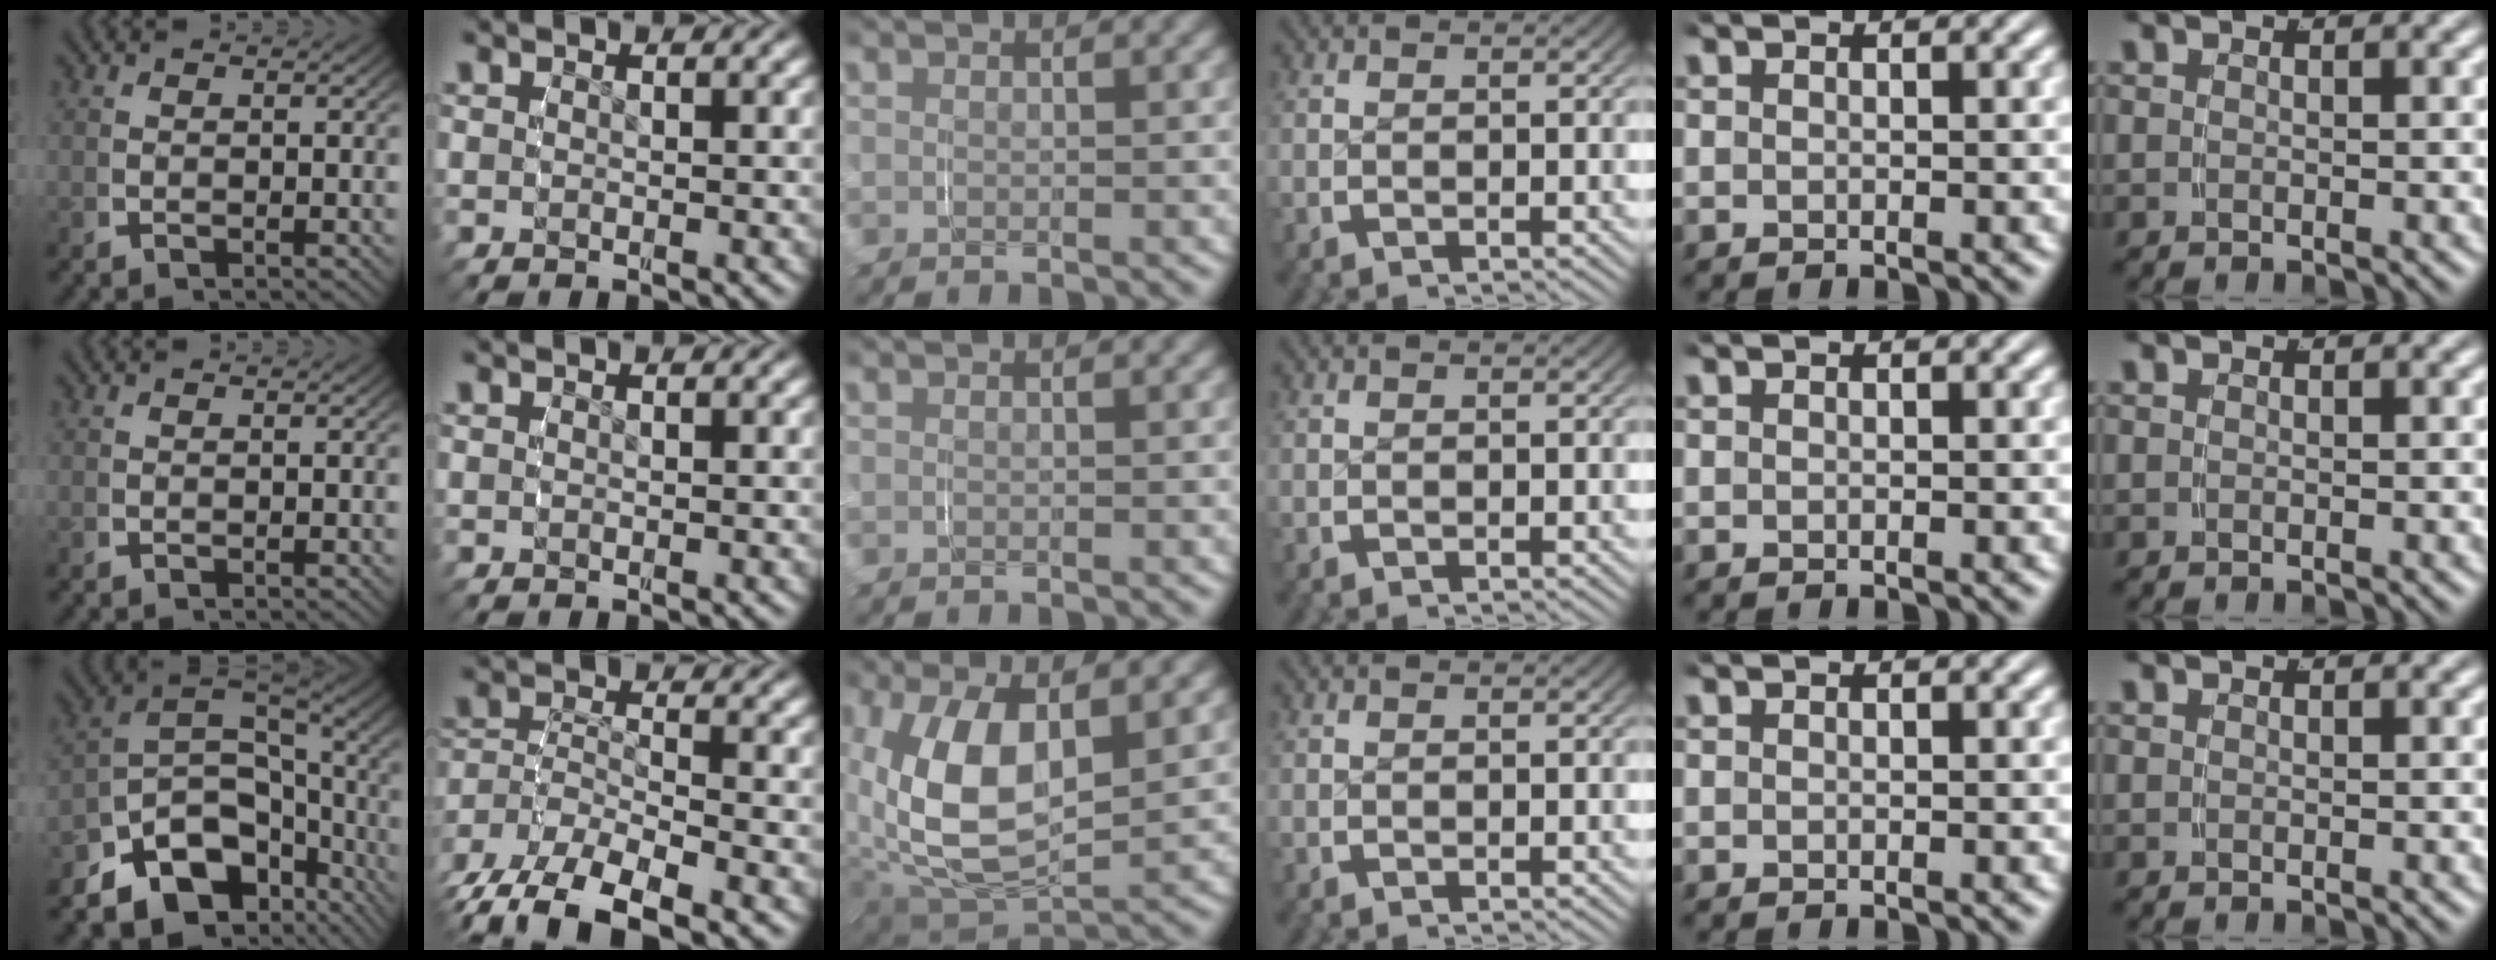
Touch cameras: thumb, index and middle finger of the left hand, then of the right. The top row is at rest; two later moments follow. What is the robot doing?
{"motion": "grasp_and_lifting", "object": "shorts"}